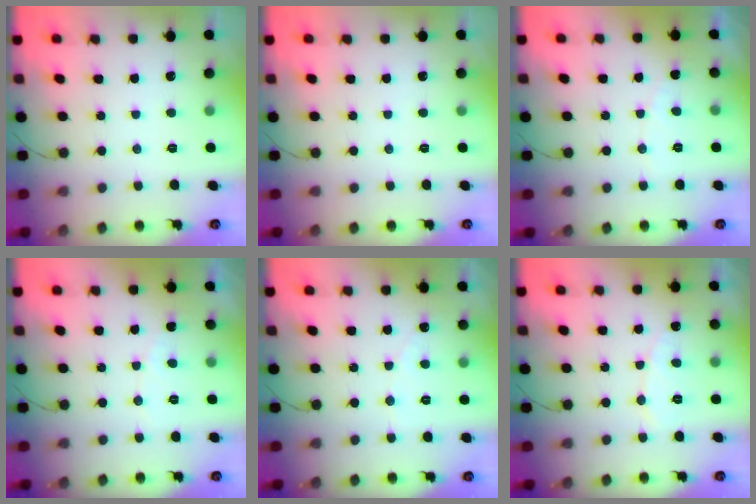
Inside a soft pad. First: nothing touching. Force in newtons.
{"total": 0.0}
{"total": 2.8, "press": 2.8, "slide": 0.1}
{"total": 2.8, "press": 2.8, "slide": 0.1}
{"total": 2.5, "press": 2.5, "slide": 0.1}
{"total": 5.4, "press": 5.4, "slide": 0.4}